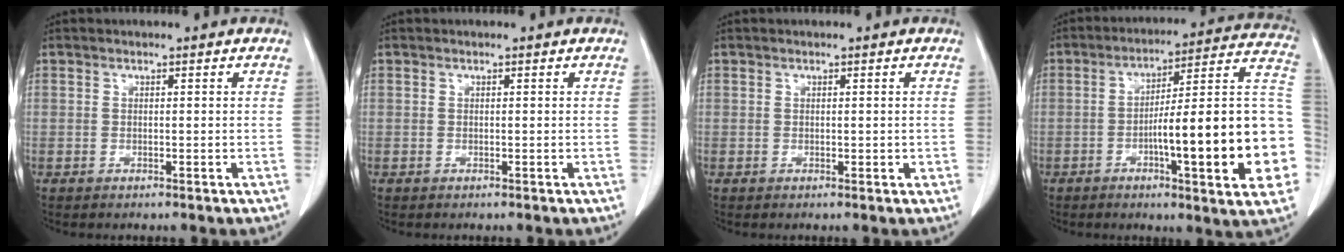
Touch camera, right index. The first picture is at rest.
{"total": 0.0}
{"total": 0.9, "force": [0.0, 0.6, 0.7], "torque": [-0.009, -0.001, 0.003]}
{"total": 23.3, "force": [-5.0, 2.5, 22.6], "torque": [-0.225, 0.023, -0.066]}